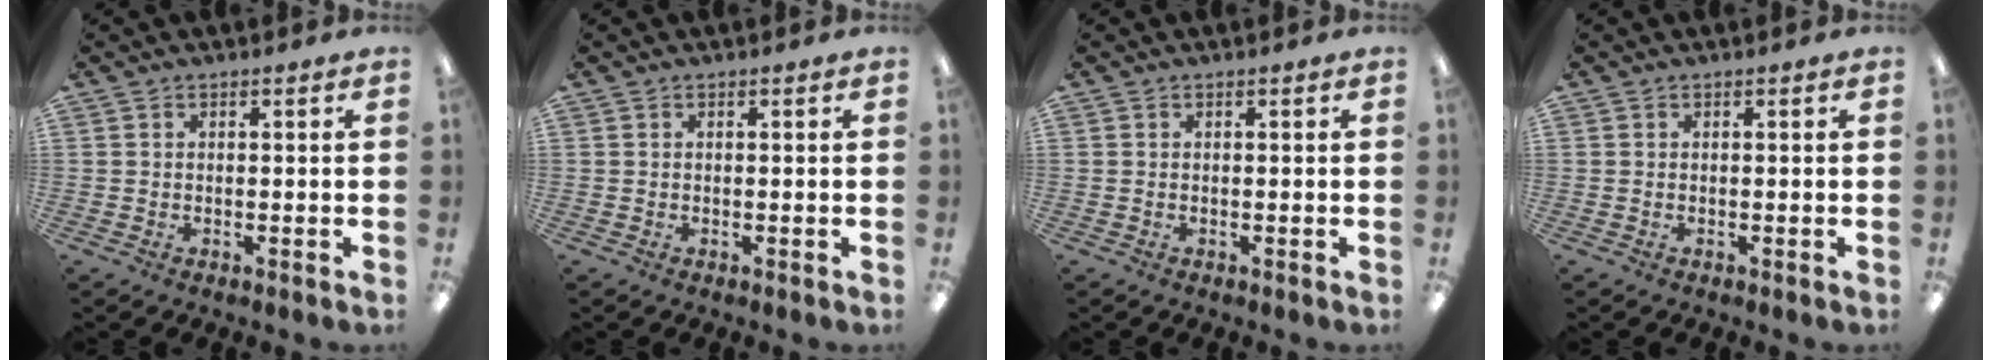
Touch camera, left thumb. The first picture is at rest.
{"total": 0.0}
{"total": 0.0}
{"total": 0.0}